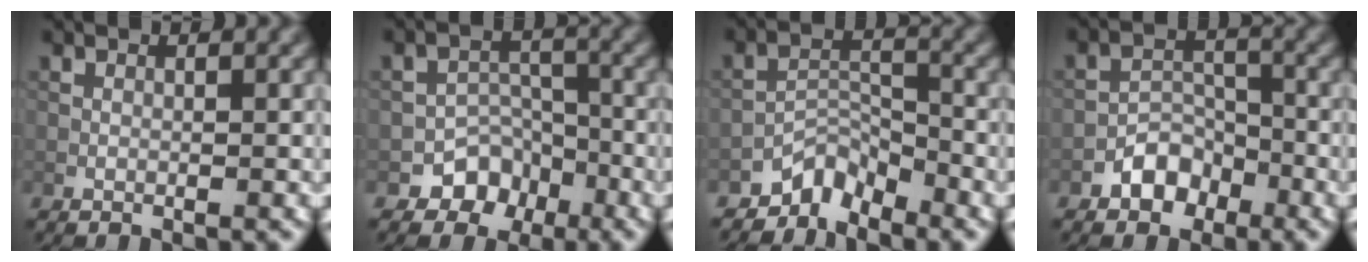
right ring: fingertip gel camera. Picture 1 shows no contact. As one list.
[{"total": 4.1, "force": [-2.7, 3.1, 0.8], "torque": [0.007, 0.011, -0.039]}, {"total": 3.4, "force": [-3.1, 1.2, 0.7], "torque": [-0.004, 0.010, -0.065]}, {"total": 3.1, "force": [-2.1, 2.0, 1.2], "torque": [-0.009, 0.010, -0.038]}]